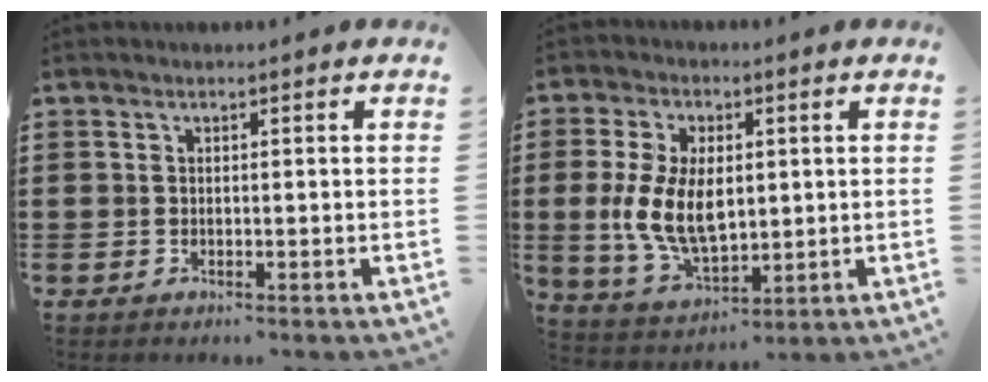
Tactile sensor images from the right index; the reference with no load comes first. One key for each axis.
{"total": 10.2, "fx": 0.2, "fy": 5.7, "fz": 8.4, "tx": -0.196, "ty": 0.002, "tz": 0.000}